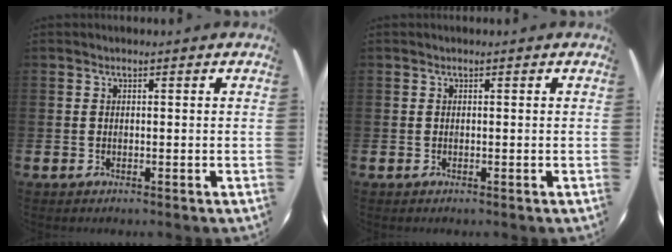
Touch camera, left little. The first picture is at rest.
{"total": 0.0}